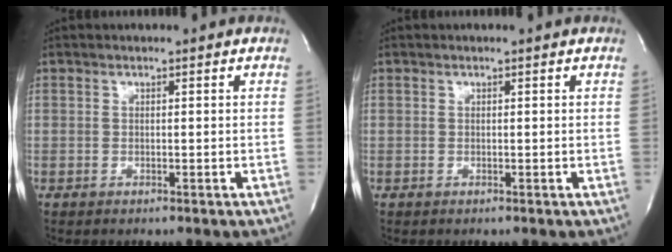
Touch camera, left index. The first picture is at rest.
{"total": 0.0}